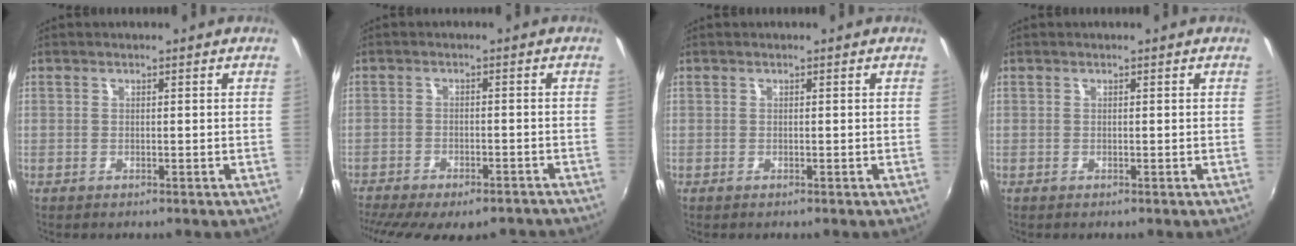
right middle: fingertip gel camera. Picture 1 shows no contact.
{"total": 15.8, "force": [-12.9, 5.1, 7.6], "torque": [-0.162, -0.042, -0.174]}
{"total": 0.0}
{"total": 0.0}